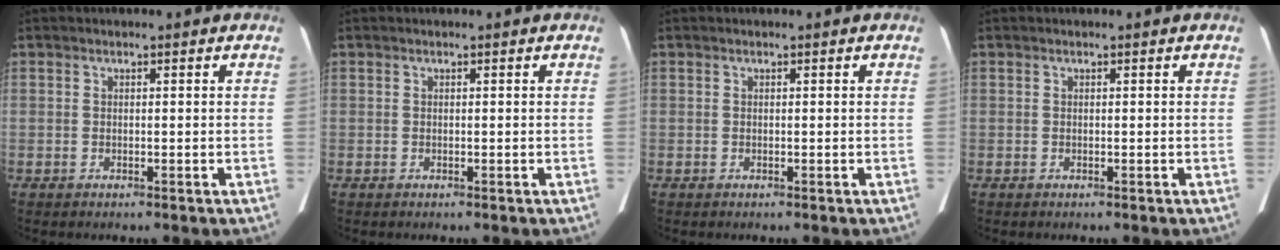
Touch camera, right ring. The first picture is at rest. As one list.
[{"total": 0.0}, {"total": 0.0}, {"total": 0.0}]